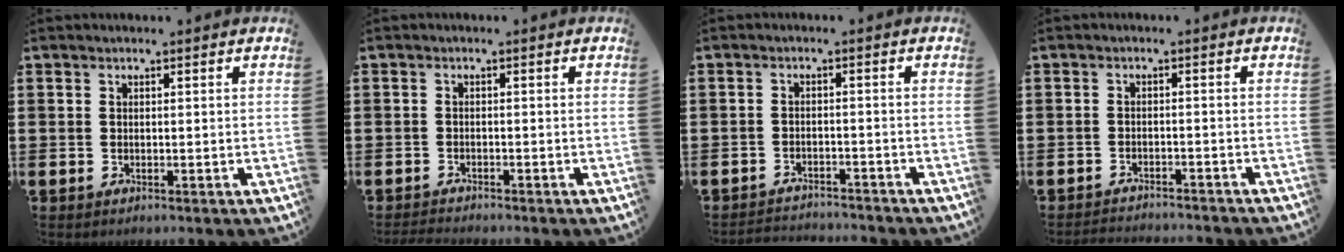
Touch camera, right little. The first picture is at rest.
{"total": 1.1, "force": [-1.1, 0.0, 0.1], "torque": [-0.005, 0.000, -0.022]}
{"total": 2.1, "force": [-2.1, 0.0, -0.2], "torque": [-0.003, 0.002, -0.046]}
{"total": 1.8, "force": [-1.8, -0.1, -0.1], "torque": [-0.003, 0.004, -0.039]}